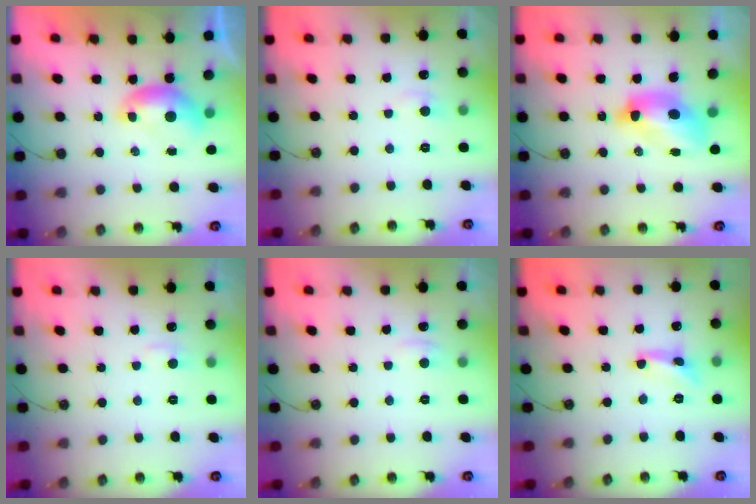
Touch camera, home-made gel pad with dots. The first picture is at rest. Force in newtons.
{"total": 0.8, "press": 0.4, "slide": 0.7}
{"total": 8.5, "press": 8.4, "slide": 1.0}
{"total": 1.8, "press": 1.7, "slide": 0.6}
{"total": 0.9, "press": 0.7, "slide": 0.7}
{"total": 1.3, "press": 1.3, "slide": 0.1}